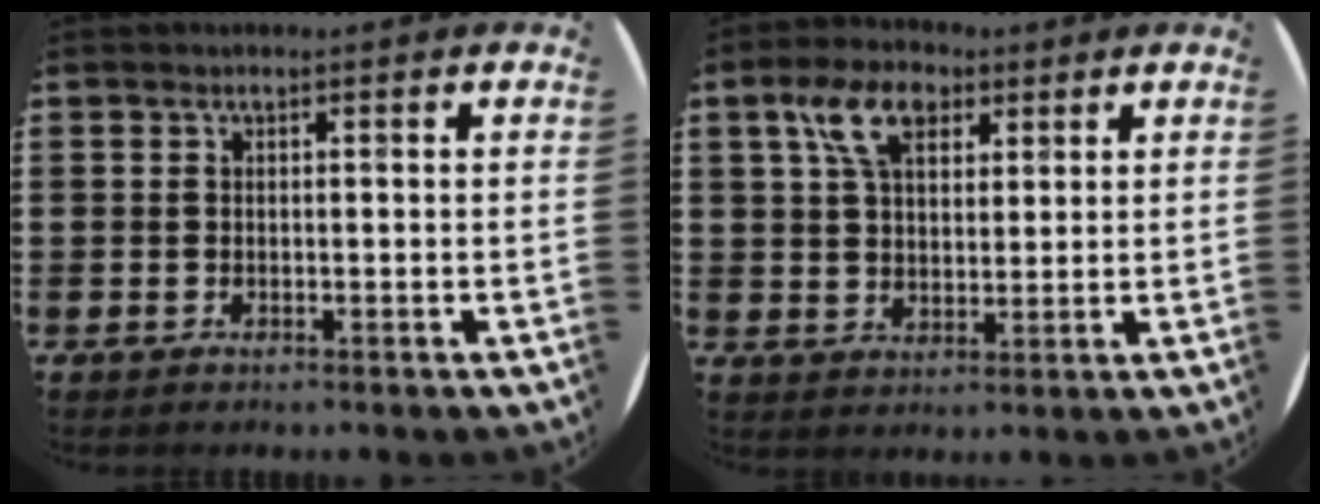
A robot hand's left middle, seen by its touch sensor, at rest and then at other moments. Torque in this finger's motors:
{"motor_torque": [1.48, -0.66, 0.12, 0.10]}